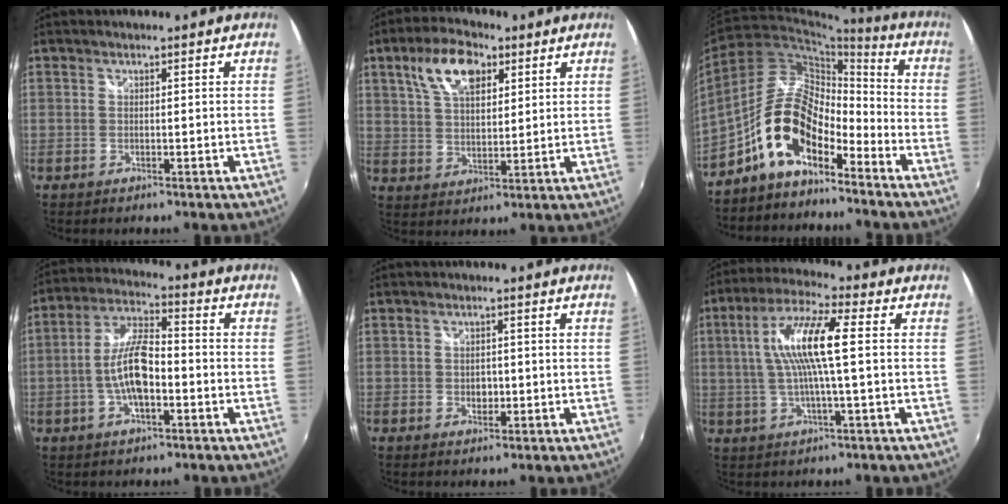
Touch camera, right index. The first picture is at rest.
{"total": 10.6, "force": [5.2, 5.4, 7.5], "torque": [-0.141, 0.025, 0.096]}
{"total": 13.5, "force": [-8.4, 5.9, 8.7], "torque": [-0.172, 0.021, -0.166]}
{"total": 9.9, "force": [-2.7, 3.5, 8.8], "torque": [-0.182, 0.009, -0.050]}
{"total": 2.0, "force": [-0.3, 1.6, 1.1], "torque": [-0.015, 0.000, -0.004]}
{"total": 11.8, "force": [1.3, 1.4, 11.6], "torque": [-0.220, 0.013, 0.021]}